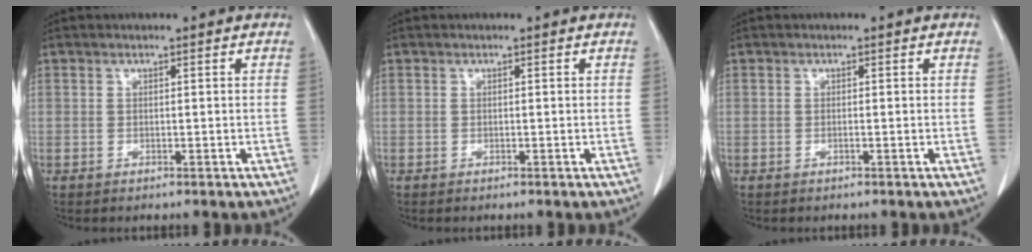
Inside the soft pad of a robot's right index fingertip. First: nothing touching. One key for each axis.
{"total": 0.0}
{"total": 0.0}